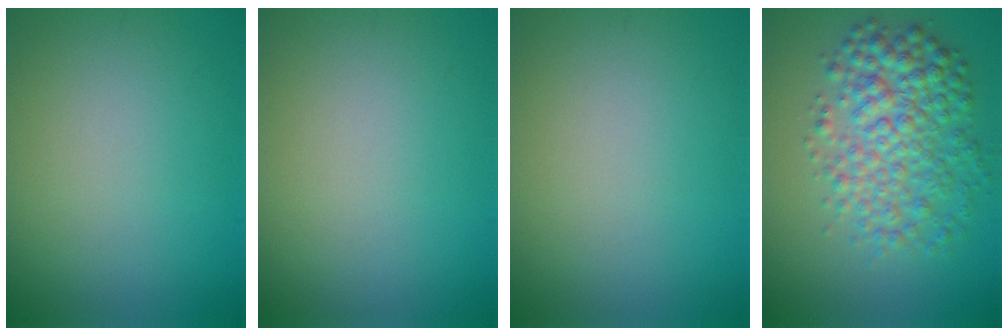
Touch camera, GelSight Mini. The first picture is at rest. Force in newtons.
{"total": 0.0}
{"total": 0.0}
{"total": 6.1, "press": 6.0, "slide": 0.1}